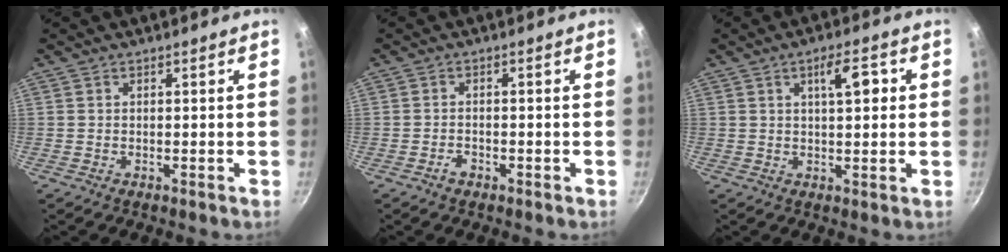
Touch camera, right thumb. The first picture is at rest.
{"total": 1.7, "force": [-1.2, 0.9, 0.9], "torque": [-0.015, 0.012, -0.021]}
{"total": 6.3, "force": [1.7, 2.2, 5.6], "torque": [-0.075, -0.001, 0.023]}